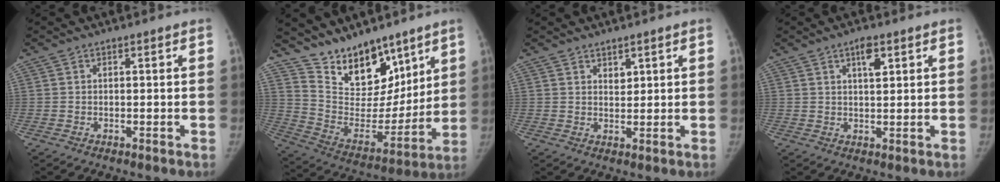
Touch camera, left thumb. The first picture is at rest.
{"total": 17.6, "force": [13.2, 8.9, 7.6], "torque": [-0.071, -0.081, 0.238]}
{"total": 2.0, "force": [1.4, 1.1, 1.0], "torque": [-0.005, -0.011, 0.026]}
{"total": 3.6, "force": [1.9, 1.4, 2.8], "torque": [-0.040, -0.007, 0.032]}